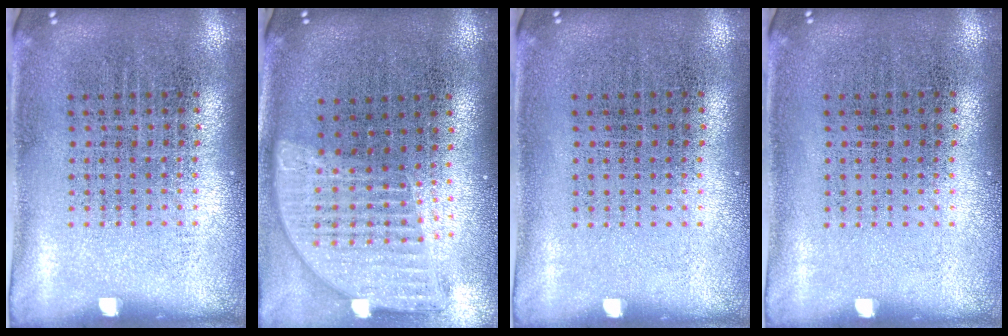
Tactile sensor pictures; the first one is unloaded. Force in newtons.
{"total": 1.7, "press": 1.5, "slide": 0.9}
{"total": 0.0}
{"total": 0.0}